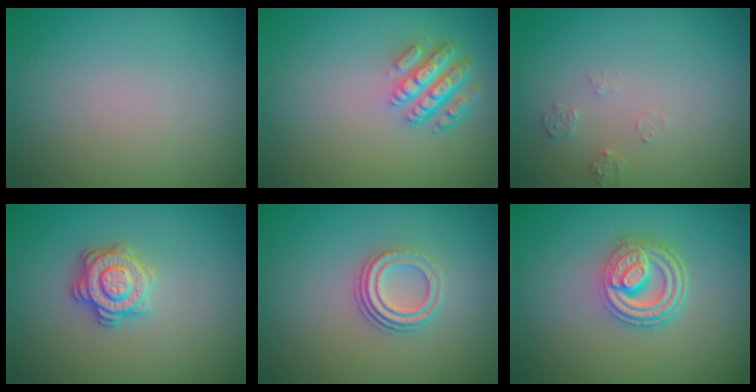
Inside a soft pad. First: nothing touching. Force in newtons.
{"total": 4.3, "press": 3.2, "slide": 3.0}
{"total": 1.1, "press": 1.1, "slide": 0.1}
{"total": 2.9, "press": 2.9, "slide": 0.4}
{"total": 3.0, "press": 2.1, "slide": 2.1}
{"total": 4.8, "press": 3.4, "slide": 3.3}